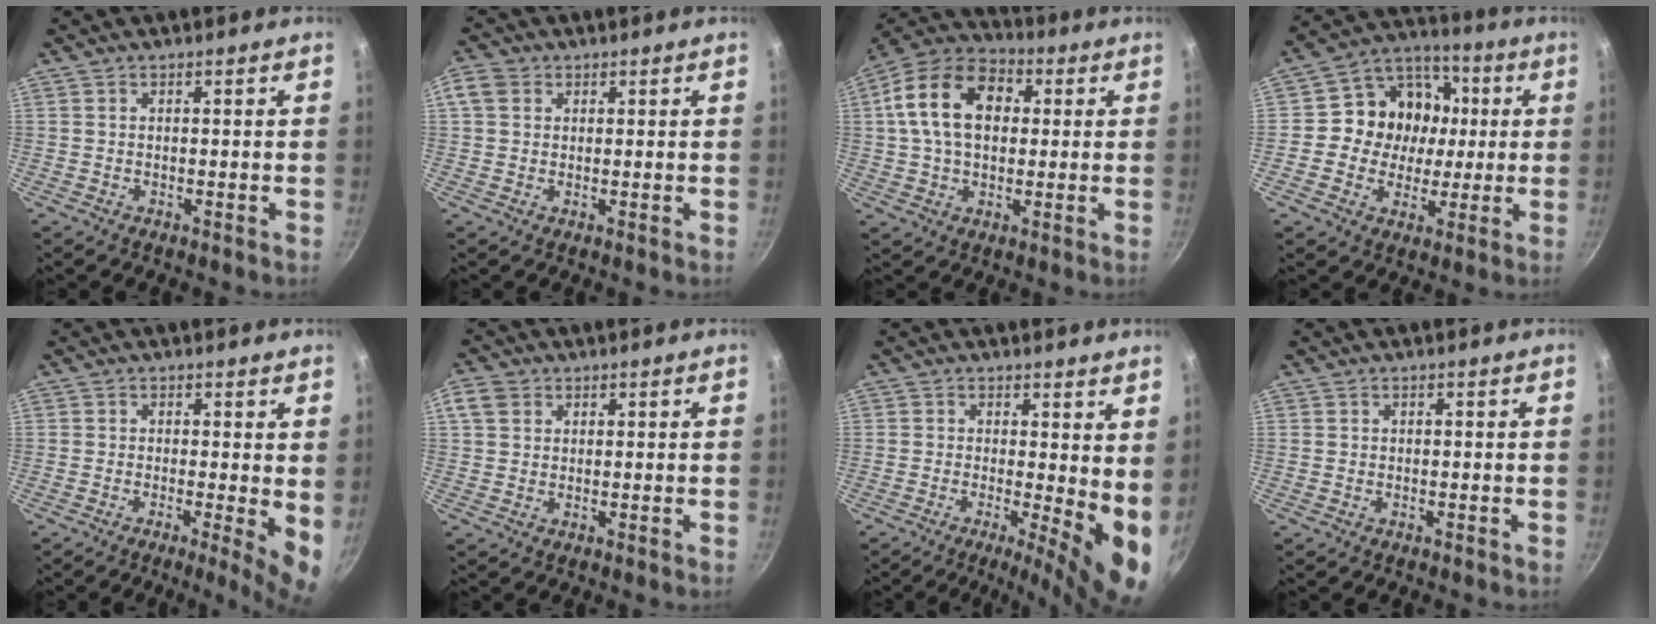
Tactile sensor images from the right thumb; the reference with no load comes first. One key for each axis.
{"total": 4.0, "fx": 1.2, "fy": 3.2, "fz": 2.0, "tx": -0.031, "ty": 0.004, "tz": 0.015}
{"total": 16.6, "fx": 3.0, "fy": 11.4, "fz": 11.6, "tx": -0.181, "ty": 0.024, "tz": 0.035}
{"total": 14.7, "fx": 0.8, "fy": 12.9, "fz": 7.0, "tx": -0.084, "ty": 0.025, "tz": -0.001}
{"total": 6.1, "fx": -0.4, "fy": 1.4, "fz": 6.0, "tx": -0.074, "ty": -0.011, "tz": -0.006}
{"total": 4.0, "fx": 1.4, "fy": 3.2, "fz": 1.9, "tx": -0.026, "ty": 0.003, "tz": 0.024}
{"total": 9.3, "fx": -0.2, "fy": 2.9, "fz": 8.9, "tx": -0.107, "ty": -0.017, "tz": -0.003}
{"total": 0.0}